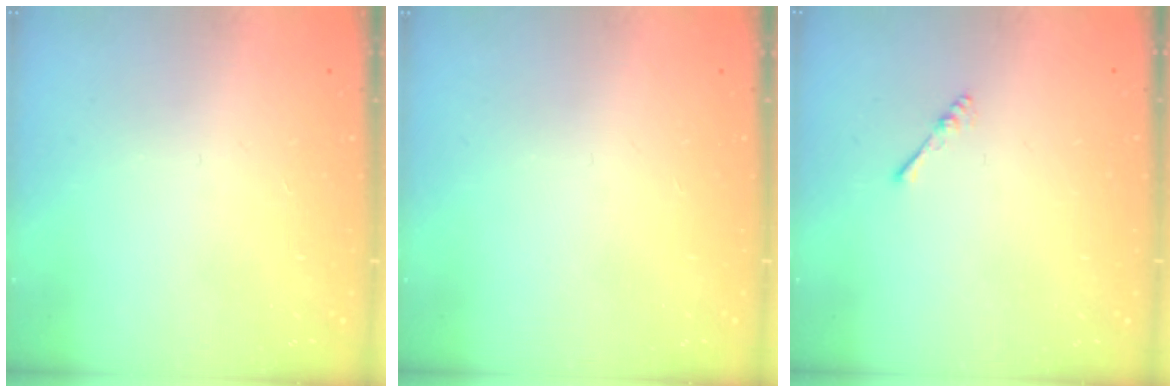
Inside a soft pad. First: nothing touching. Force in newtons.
{"total": 0.0}
{"total": 2.2, "press": 2.2, "slide": 0.4}